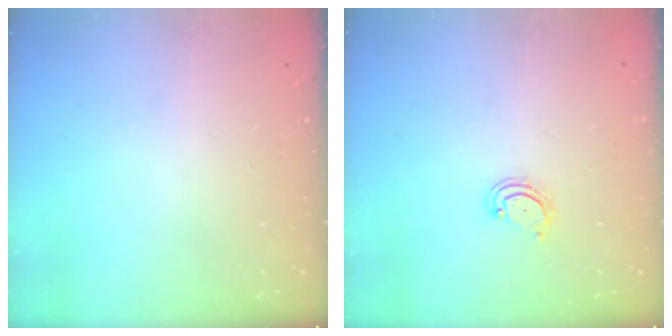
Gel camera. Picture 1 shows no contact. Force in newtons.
{"total": 2.8, "press": 2.8, "slide": 0.2}